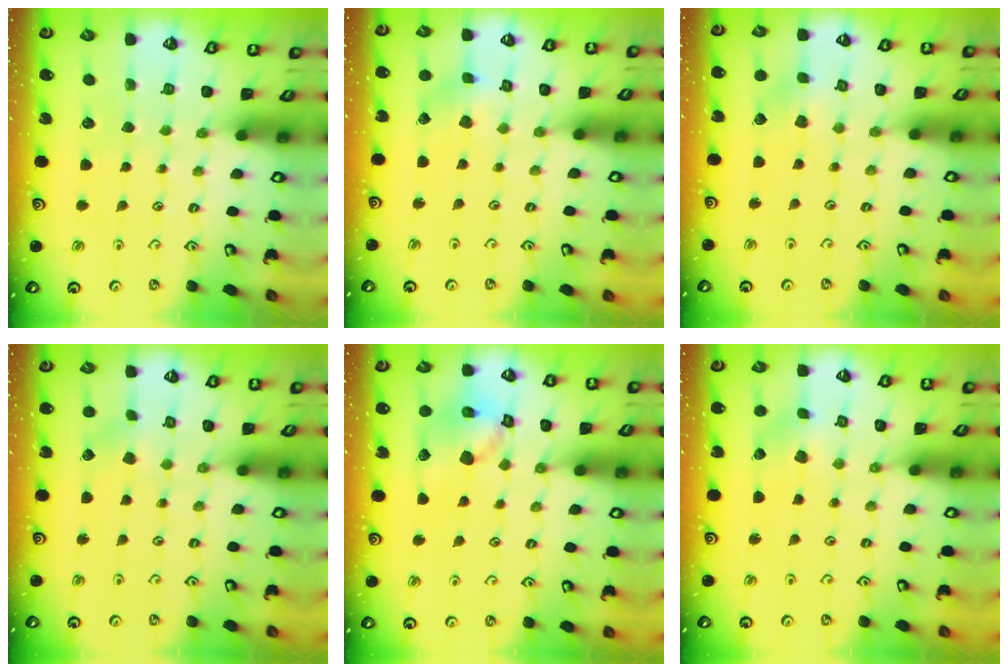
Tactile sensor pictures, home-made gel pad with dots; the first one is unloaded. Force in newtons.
{"total": 2.0, "press": 2.0, "slide": 0.3}
{"total": 2.9, "press": 2.9, "slide": 0.6}
{"total": 1.6, "press": 1.6, "slide": 0.2}
{"total": 14.0, "press": 13.9, "slide": 1.9}
{"total": 2.2, "press": 2.1, "slide": 0.6}